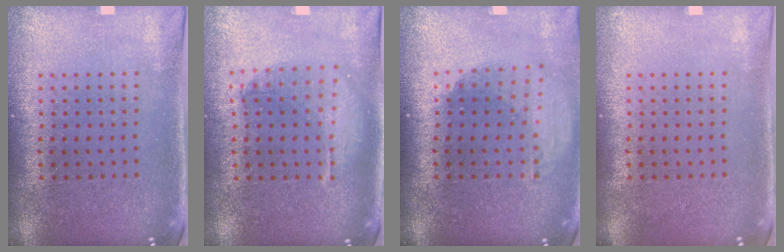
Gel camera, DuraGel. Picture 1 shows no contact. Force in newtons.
{"total": 1.3, "press": 1.3, "slide": 0.3}
{"total": 1.9, "press": 1.5, "slide": 1.1}
{"total": 0.0}